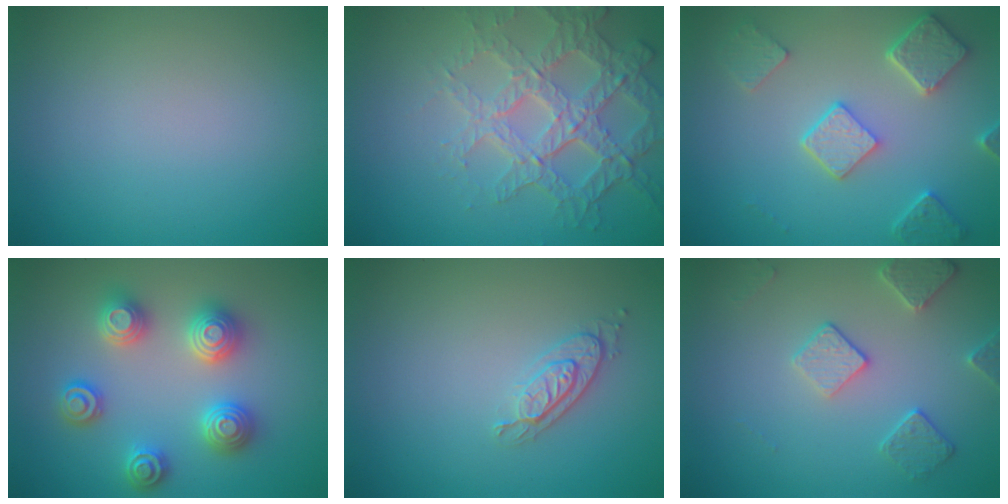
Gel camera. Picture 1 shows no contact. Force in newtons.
{"total": 5.0, "press": 4.5, "slide": 2.3}
{"total": 4.9, "press": 3.9, "slide": 3.0}
{"total": 4.8, "press": 4.7, "slide": 0.6}
{"total": 2.1, "press": 1.9, "slide": 0.8}
{"total": 2.8, "press": 2.7, "slide": 0.6}